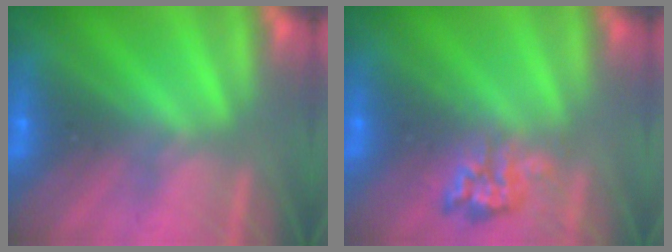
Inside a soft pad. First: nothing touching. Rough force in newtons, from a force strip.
{"total": 2.4}